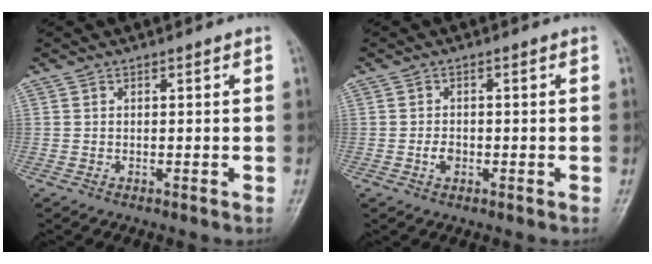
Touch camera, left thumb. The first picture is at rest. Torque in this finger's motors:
{"motor_torque": [-0.34, 0.22, 0.32, 0.05, -0.02]}